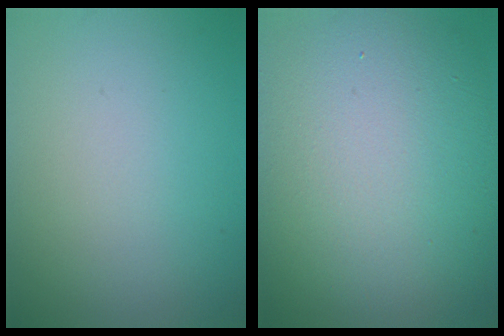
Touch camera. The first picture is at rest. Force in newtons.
{"total": 12.9, "press": 12.9, "slide": 0.9}